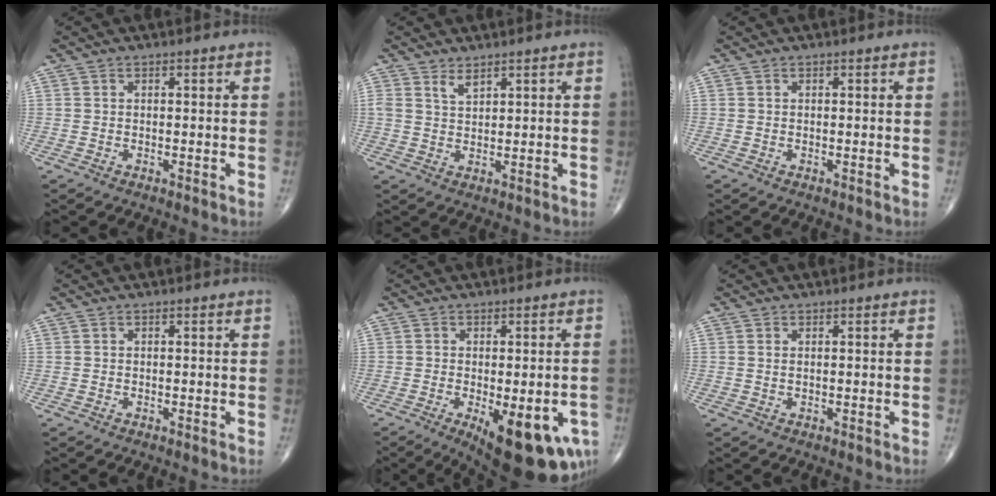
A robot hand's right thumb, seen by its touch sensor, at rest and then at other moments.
{"total": 2.4, "force": [1.9, 0.8, 1.3], "torque": [-0.023, -0.015, 0.042]}
{"total": 0.0}
{"total": 0.0}
{"total": 15.8, "force": [-6.0, 6.1, 13.3], "torque": [-0.138, -0.009, -0.067]}
{"total": 0.6, "force": [0.3, 0.2, 0.4], "torque": [-0.011, 0.000, 0.007]}